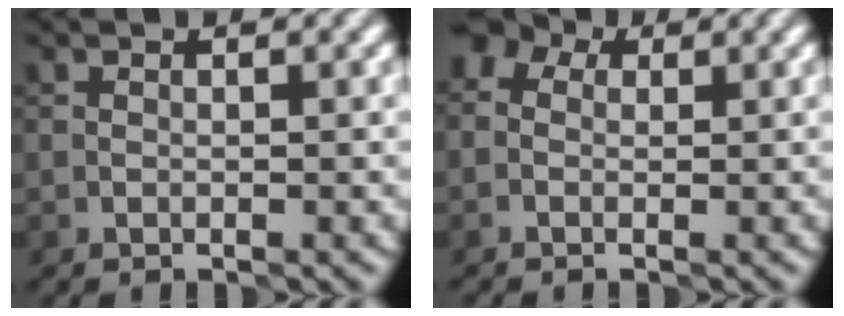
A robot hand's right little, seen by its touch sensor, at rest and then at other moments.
{"total": 2.9, "force": [0.4, 2.5, 1.4], "torque": [-0.015, 0.023, -0.021]}